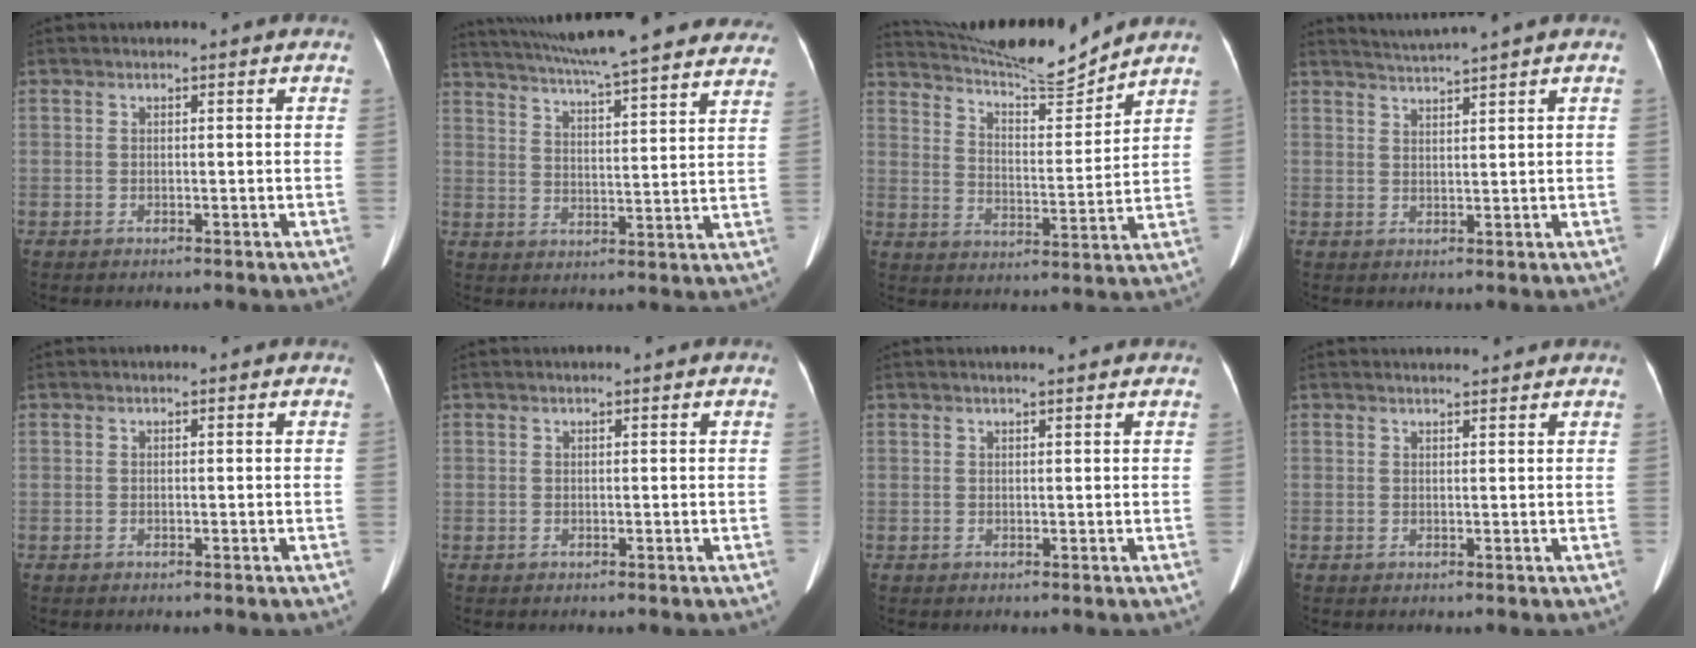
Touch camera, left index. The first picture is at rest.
{"total": 28.8, "force": [25.5, 2.8, 13.1], "torque": [-0.216, -0.021, 0.326]}
{"total": 13.1, "force": [12.7, -0.7, 3.3], "torque": [-0.064, -0.016, 0.207]}
{"total": 3.7, "force": [3.3, -1.6, 0.4], "torque": [-0.008, 0.001, 0.065]}
{"total": 0.0}
{"total": 0.9, "force": [0.8, -0.1, 0.4], "torque": [-0.005, 0.013, 0.017]}
{"total": 3.6, "force": [3.3, 0.0, 1.6], "torque": [-0.020, 0.015, 0.039]}
{"total": 3.8, "force": [3.8, 0.0, 0.8], "torque": [-0.014, 0.019, 0.047]}